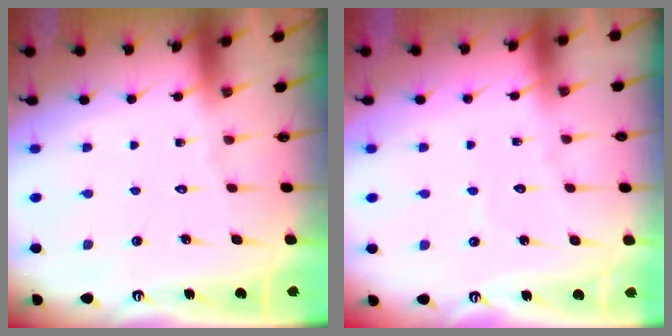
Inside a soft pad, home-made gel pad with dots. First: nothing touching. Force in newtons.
{"total": 2.8, "press": 2.8, "slide": 0.3}